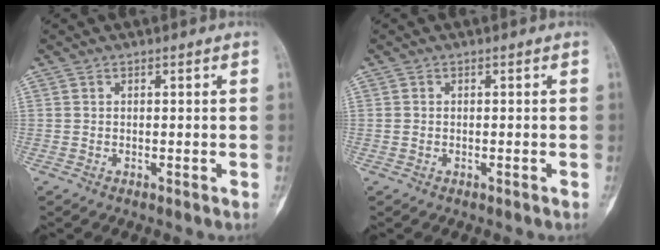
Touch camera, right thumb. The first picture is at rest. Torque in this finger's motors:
{"motor_torque": [-0.31, 0.18, -0.29, 0.06, 0.02]}